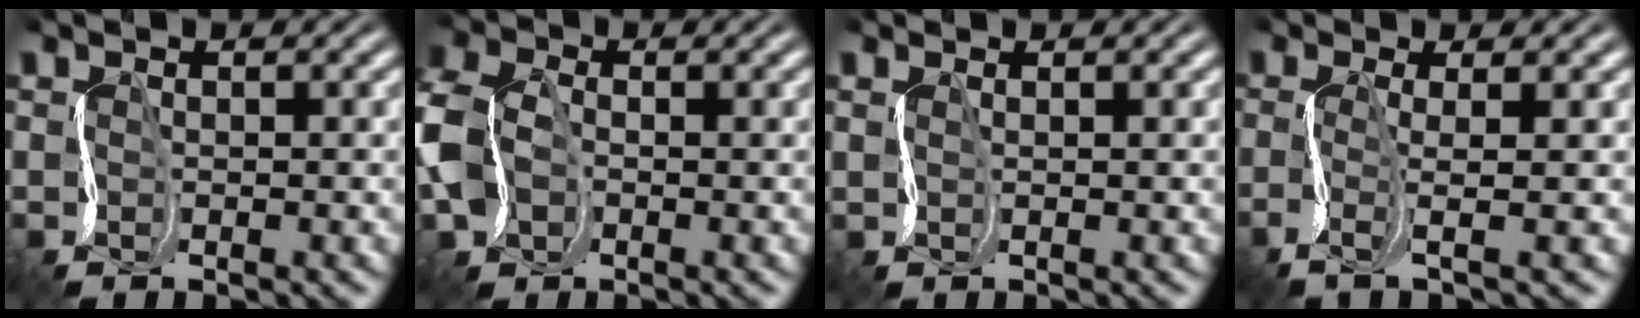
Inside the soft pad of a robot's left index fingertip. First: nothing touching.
{"total": 5.0, "force": [-0.9, 3.8, 3.1], "torque": [-0.104, 0.000, -0.028]}
{"total": 1.0, "force": [1.0, 0.2, -0.1], "torque": [0.000, 0.004, 0.011]}
{"total": 2.1, "force": [-0.5, 0.1, 2.0], "torque": [-0.058, -0.003, -0.021]}